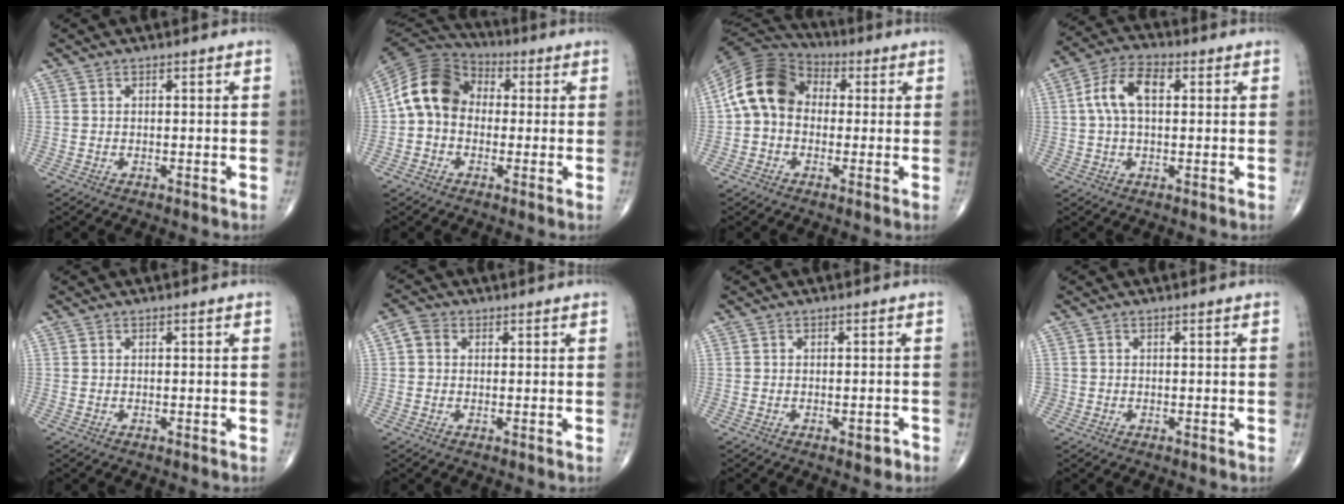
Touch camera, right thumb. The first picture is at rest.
{"total": 12.3, "force": [0.2, 9.6, 7.6], "torque": [-0.129, 0.034, -0.014]}
{"total": 13.1, "force": [0.6, 10.1, 8.4], "torque": [-0.147, 0.035, -0.004]}
{"total": 8.6, "force": [1.5, 4.7, 7.0], "torque": [-0.140, 0.025, 0.025]}
{"total": 0.0}
{"total": 2.9, "force": [0.5, 2.4, 1.5], "torque": [-0.024, 0.009, 0.005]}
{"total": 1.9, "force": [-1.0, 0.9, 1.4], "torque": [-0.013, 0.003, -0.013]}
{"total": 0.6, "force": [-0.1, 0.6, 0.0], "torque": [0.005, 0.005, -0.003]}